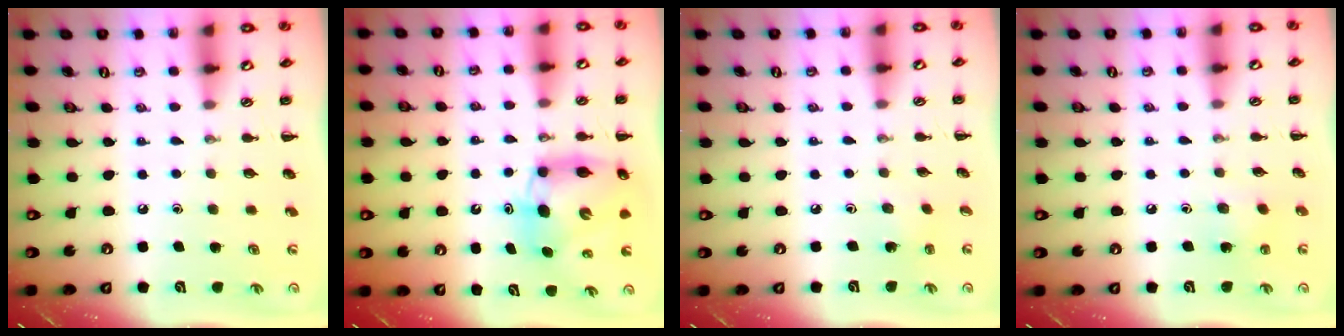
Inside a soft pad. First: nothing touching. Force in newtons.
{"total": 7.3, "press": 7.0, "slide": 2.1}
{"total": 1.3, "press": 1.2, "slide": 0.6}
{"total": 4.9, "press": 4.7, "slide": 1.5}